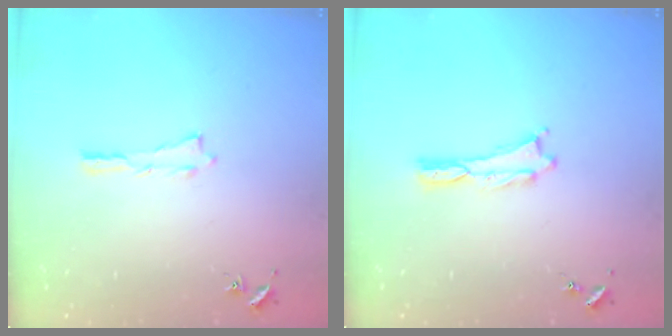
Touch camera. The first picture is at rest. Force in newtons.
{"total": 0.0}